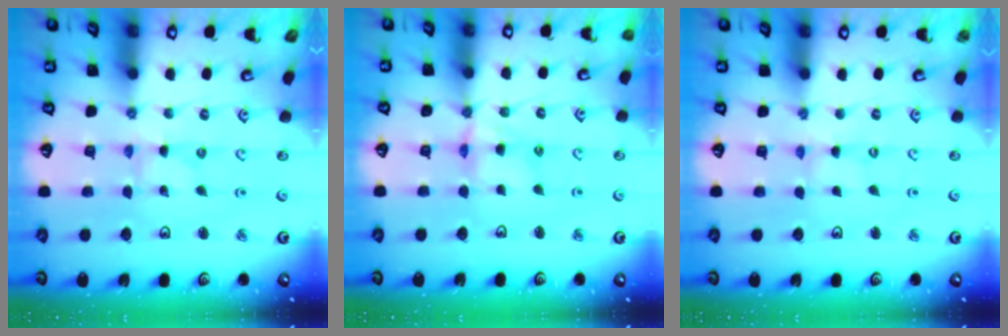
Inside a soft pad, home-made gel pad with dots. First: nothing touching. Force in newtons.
{"total": 6.5, "press": 6.5, "slide": 0.7}
{"total": 0.0}